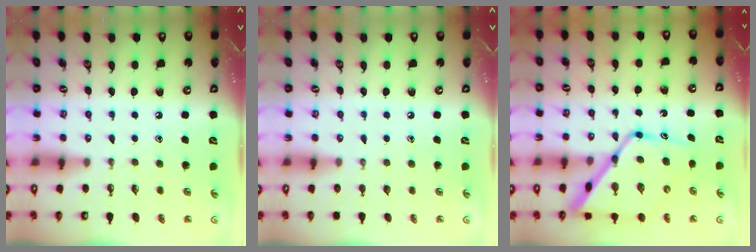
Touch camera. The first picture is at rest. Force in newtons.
{"total": 0.0}
{"total": 15.7, "press": 15.6, "slide": 1.3}